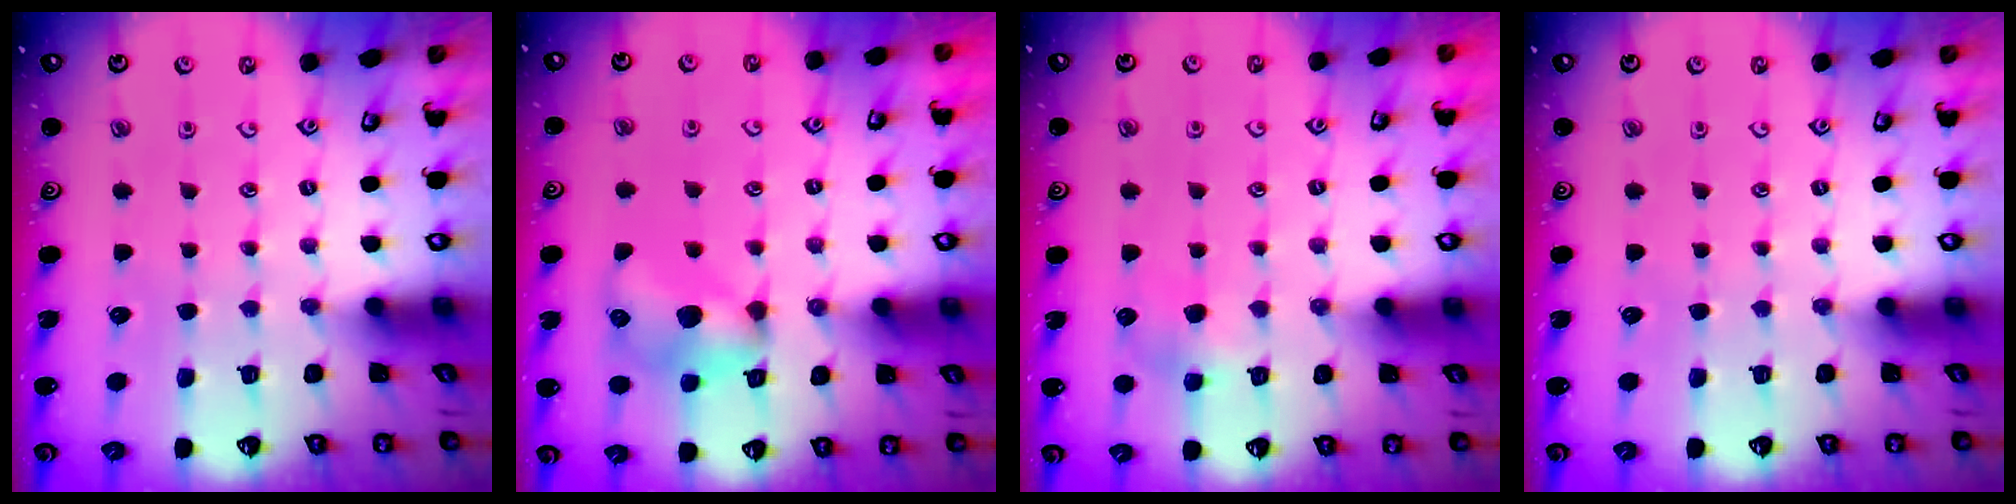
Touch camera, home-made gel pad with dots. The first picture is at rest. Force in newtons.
{"total": 12.1, "press": 12.0, "slide": 1.0}
{"total": 5.2, "press": 5.2, "slide": 0.5}
{"total": 0.0}